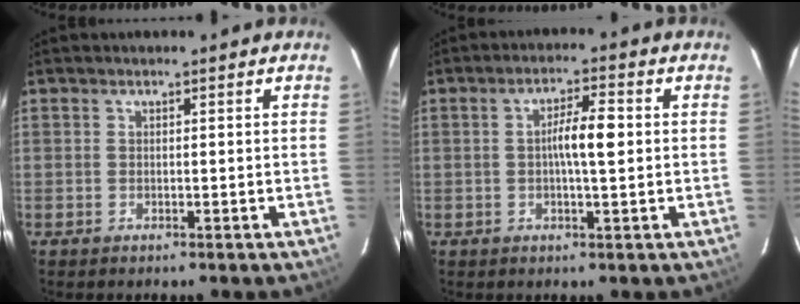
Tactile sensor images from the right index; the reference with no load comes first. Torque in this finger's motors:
{"motor_torque": [0.37, -0.09, 0.40, 0.08]}